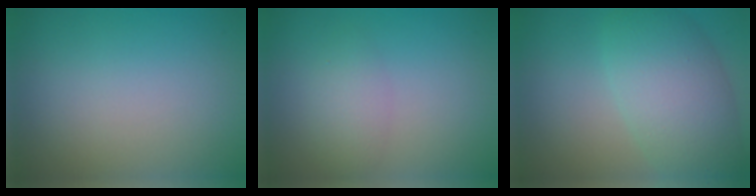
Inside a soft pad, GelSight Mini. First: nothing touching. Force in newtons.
{"total": 2.1, "press": 2.1, "slide": 0.1}
{"total": 7.6, "press": 7.6, "slide": 0.4}